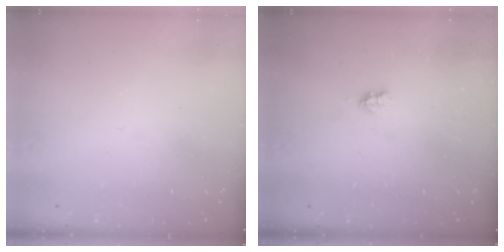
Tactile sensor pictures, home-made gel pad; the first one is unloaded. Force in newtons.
{"total": 1.7, "press": 1.7, "slide": 0.3}